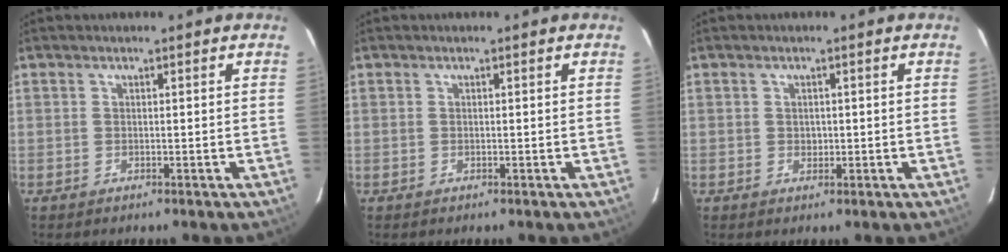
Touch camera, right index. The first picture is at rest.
{"total": 0.0}
{"total": 1.2, "force": [0.1, 1.2, 0.4], "torque": [-0.002, 0.001, 0.002]}